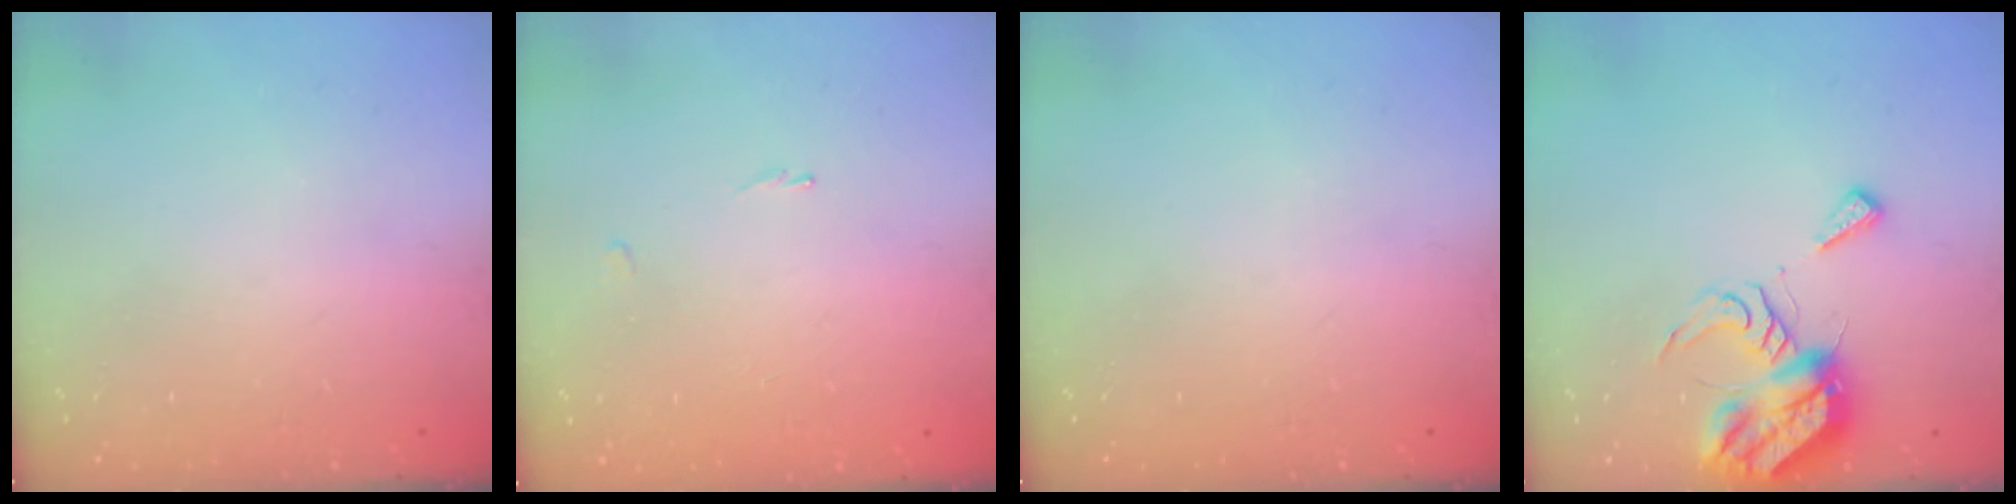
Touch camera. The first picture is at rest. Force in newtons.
{"total": 0.7, "press": 0.5, "slide": 0.4}
{"total": 0.0}
{"total": 10.4, "press": 10.3, "slide": 1.1}